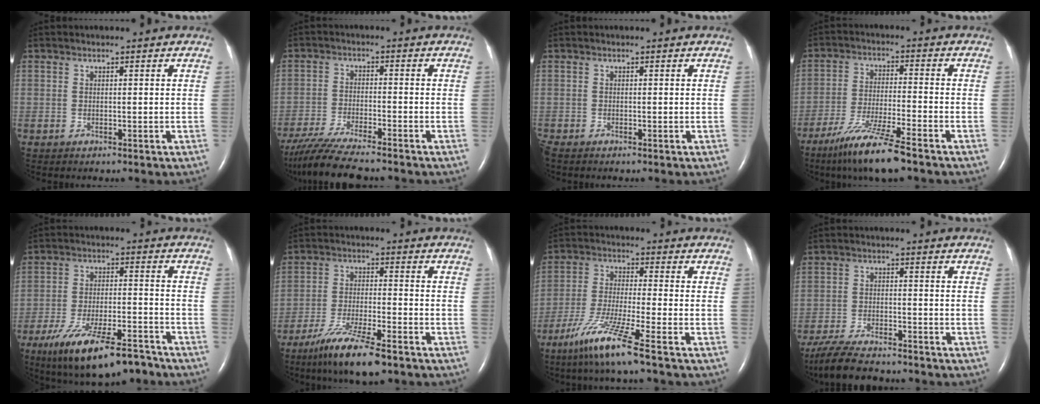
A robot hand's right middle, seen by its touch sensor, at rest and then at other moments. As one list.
[{"total": 10.5, "force": [-9.1, 0.2, 5.3], "torque": [-0.095, -0.030, -0.154]}, {"total": 1.0, "force": [-0.9, 0.3, 0.4], "torque": [-0.014, -0.004, -0.017]}, {"total": 10.2, "force": [-7.5, -0.3, 6.9], "torque": [-0.136, -0.036, -0.138]}, {"total": 14.7, "force": [-10.6, 3.7, 9.5], "torque": [-0.167, -0.016, -0.175]}, {"total": 10.4, "force": [-7.3, 1.0, 7.3], "torque": [-0.142, -0.028, -0.131]}, {"total": 9.9, "force": [-6.4, -1.0, 7.5], "torque": [-0.154, -0.037, -0.126]}, {"total": 9.9, "force": [-8.6, 1.6, 4.6], "torque": [-0.087, -0.027, -0.145]}]